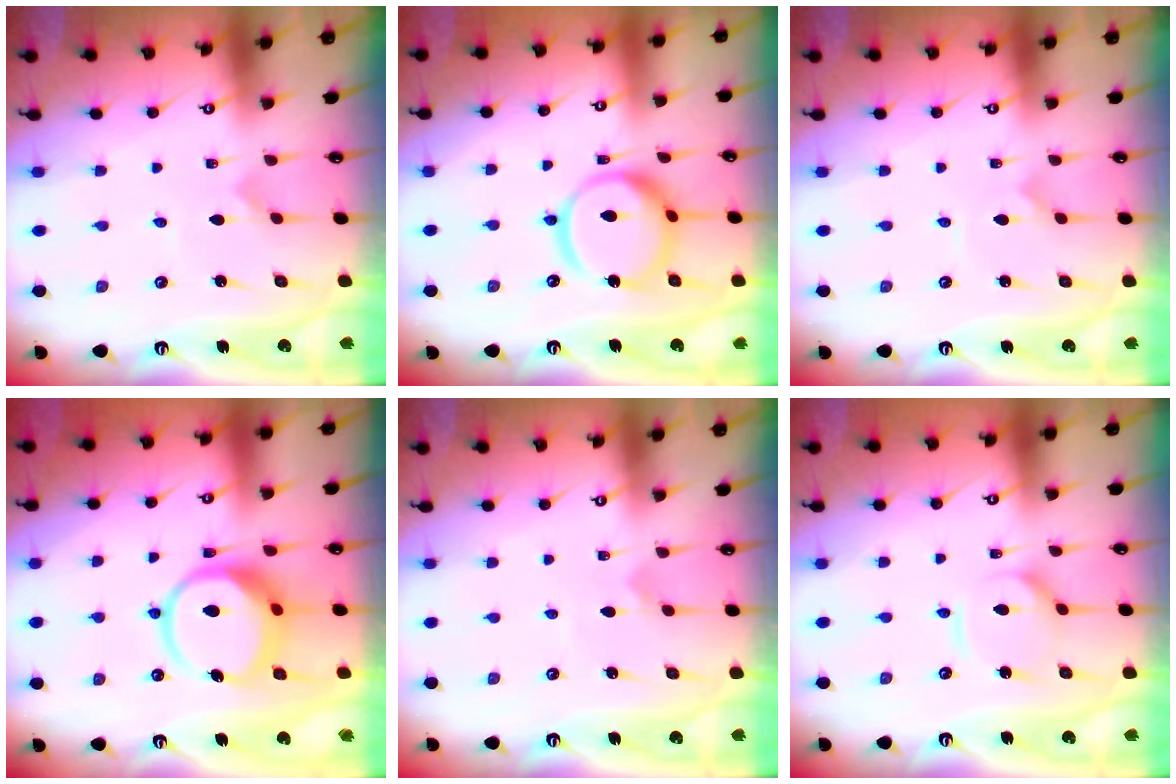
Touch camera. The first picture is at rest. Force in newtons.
{"total": 16.6, "press": 16.5, "slide": 1.6}
{"total": 0.0}
{"total": 13.5, "press": 13.4, "slide": 1.5}
{"total": 1.6, "press": 1.6, "slide": 0.0}
{"total": 8.1, "press": 8.1, "slide": 0.6}